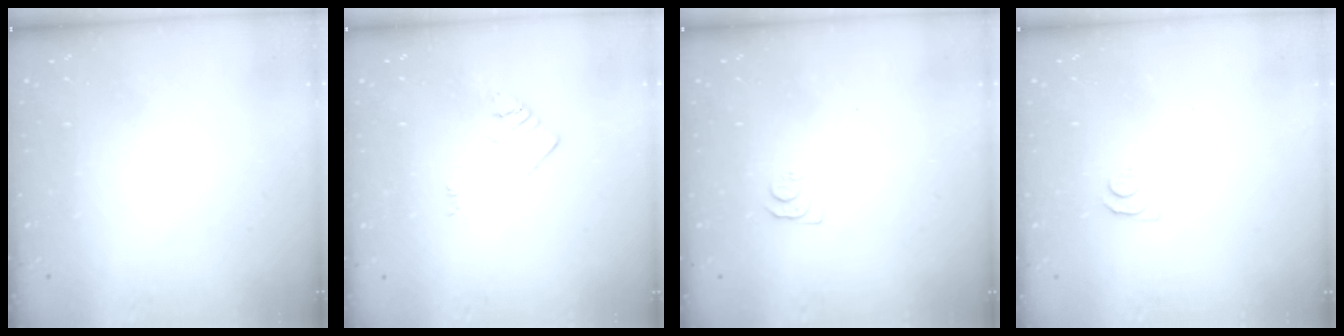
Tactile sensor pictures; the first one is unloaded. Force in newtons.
{"total": 2.1, "press": 2.1, "slide": 0.3}
{"total": 4.3, "press": 4.3, "slide": 0.6}
{"total": 4.4, "press": 4.4, "slide": 0.6}